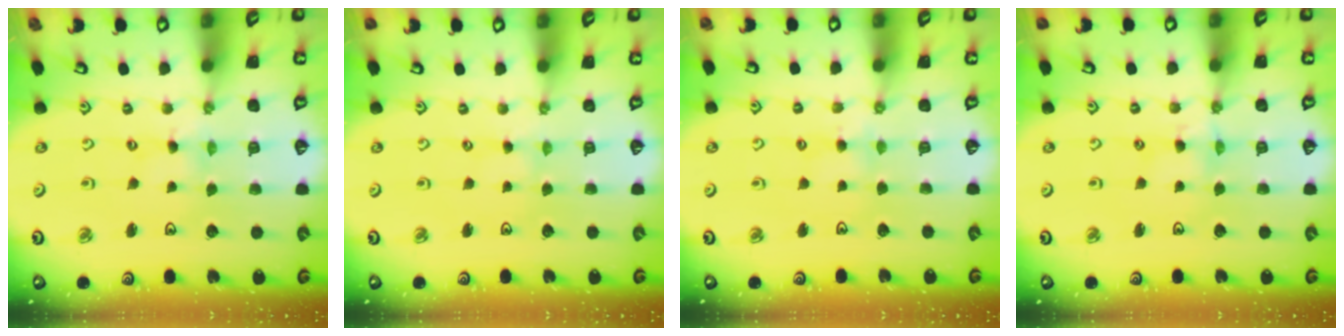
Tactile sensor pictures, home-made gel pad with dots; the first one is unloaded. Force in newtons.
{"total": 0.5, "press": 0.5, "slide": 0.1}
{"total": 2.6, "press": 2.6, "slide": 0.5}
{"total": 2.4, "press": 2.4, "slide": 0.3}